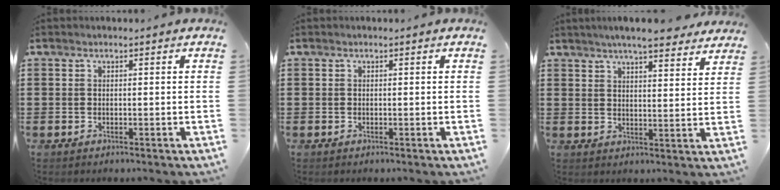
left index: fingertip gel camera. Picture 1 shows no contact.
{"total": 0.0}
{"total": 6.0, "force": [5.5, 0.2, 2.5], "torque": [-0.065, -0.016, 0.098]}